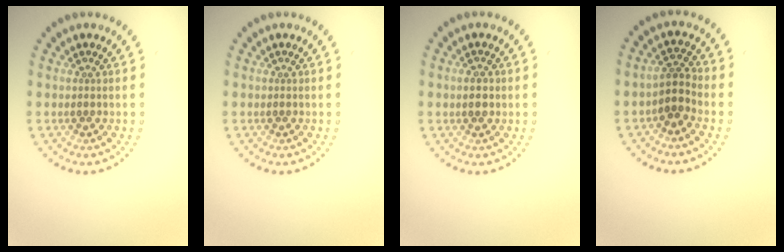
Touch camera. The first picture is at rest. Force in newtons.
{"total": 0.0}
{"total": 1.4, "press": 1.4, "slide": 0.1}
{"total": 2.3, "press": 1.8, "slide": 1.3}